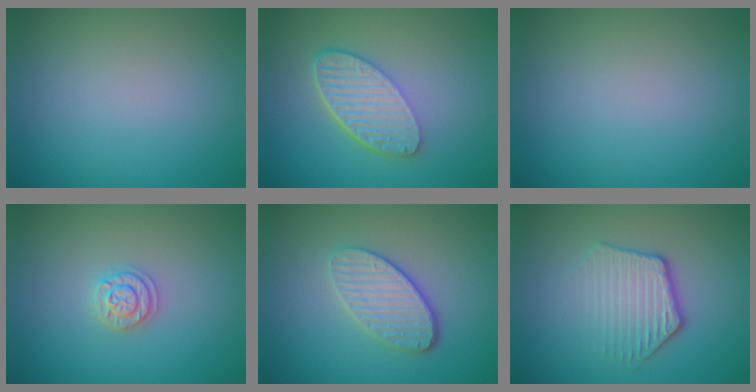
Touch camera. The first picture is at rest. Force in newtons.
{"total": 5.9, "press": 4.2, "slide": 4.1}
{"total": 0.0}
{"total": 1.8, "press": 1.8, "slide": 0.3}
{"total": 3.9, "press": 3.3, "slide": 2.0}
{"total": 3.9, "press": 3.0, "slide": 2.5}